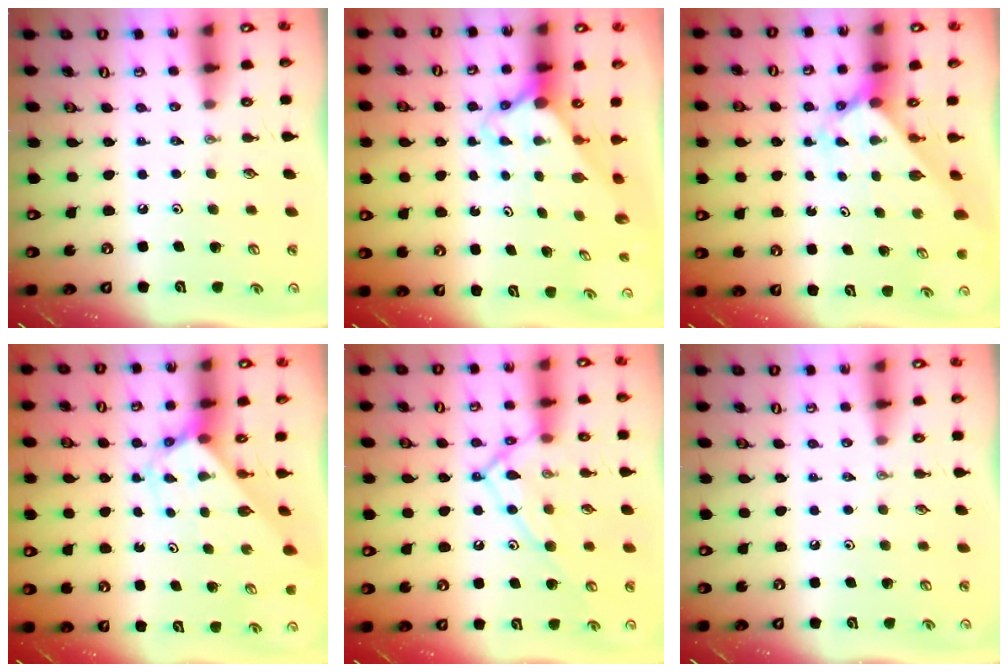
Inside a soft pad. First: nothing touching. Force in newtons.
{"total": 2.8, "press": 2.8, "slide": 0.2}
{"total": 2.4, "press": 2.4, "slide": 0.3}
{"total": 2.7, "press": 2.7, "slide": 0.2}
{"total": 12.5, "press": 12.5, "slide": 1.1}
{"total": 0.0}